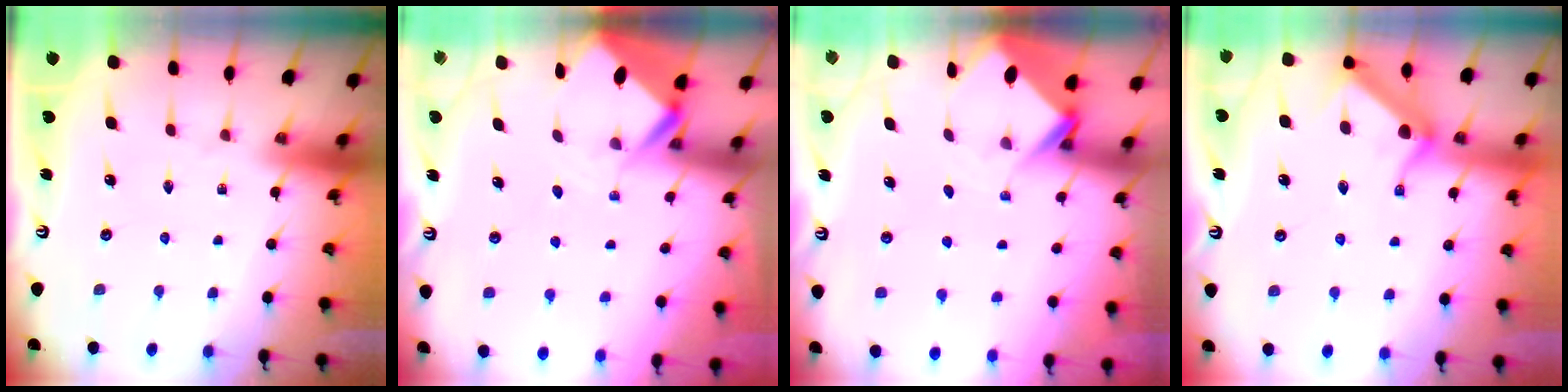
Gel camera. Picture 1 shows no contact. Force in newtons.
{"total": 4.0, "press": 3.9, "slide": 0.3}
{"total": 3.8, "press": 3.8, "slide": 0.2}
{"total": 11.0, "press": 11.0, "slide": 0.2}